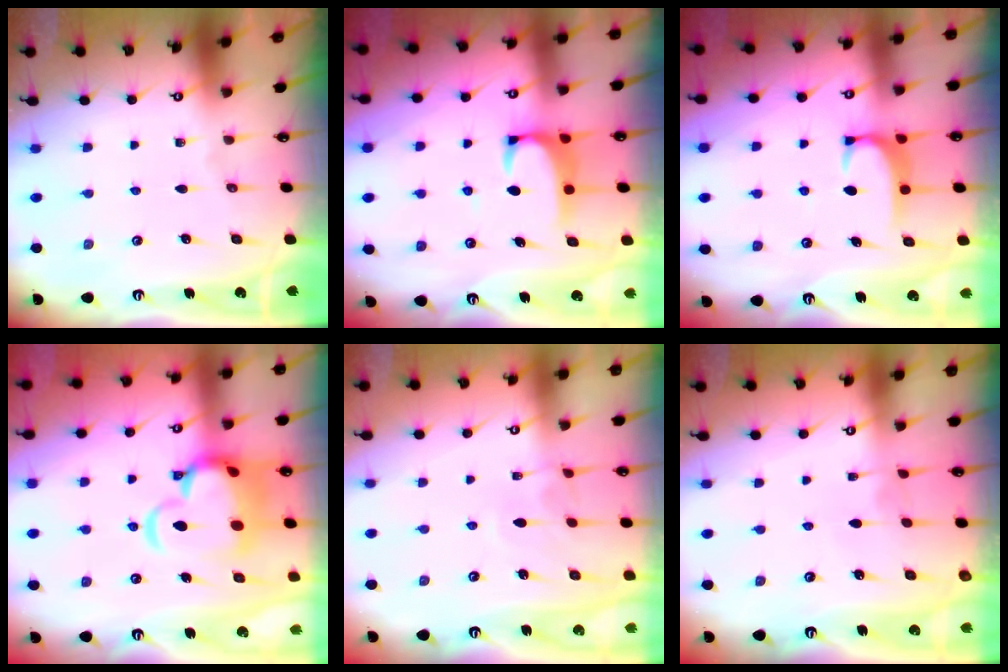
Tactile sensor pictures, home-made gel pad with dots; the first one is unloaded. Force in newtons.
{"total": 2.8, "press": 2.8, "slide": 0.3}
{"total": 1.8, "press": 1.8, "slide": 0.5}
{"total": 10.8, "press": 10.6, "slide": 2.0}
{"total": 2.8, "press": 2.8, "slide": 0.3}
{"total": 2.7, "press": 2.6, "slide": 0.2}